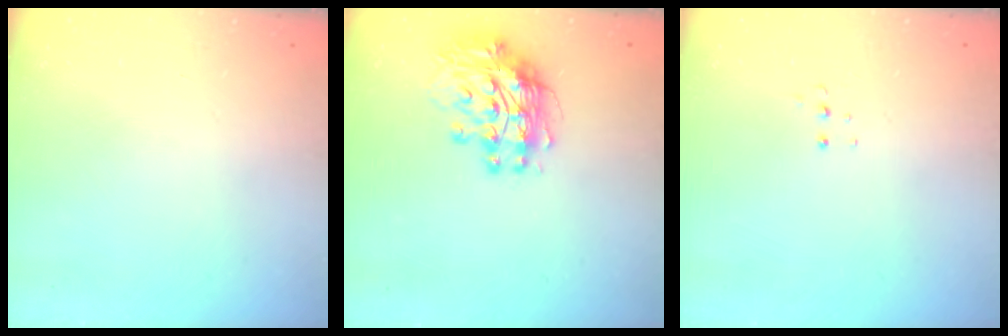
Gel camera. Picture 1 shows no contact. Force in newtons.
{"total": 12.3, "press": 12.2, "slide": 1.1}
{"total": 3.4, "press": 3.3, "slide": 0.8}